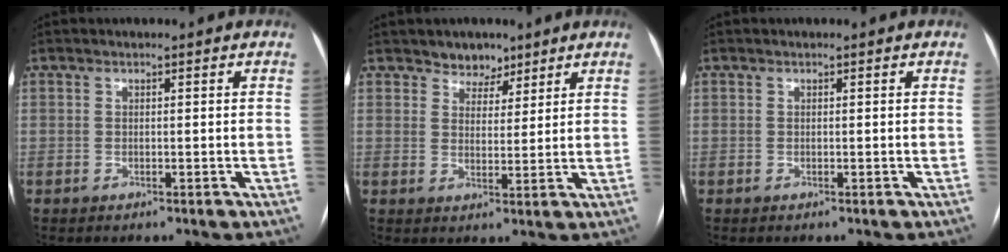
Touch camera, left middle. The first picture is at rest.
{"total": 4.2, "force": [3.2, 2.6, 0.6], "torque": [0.001, 0.001, 0.050]}
{"total": 0.0}